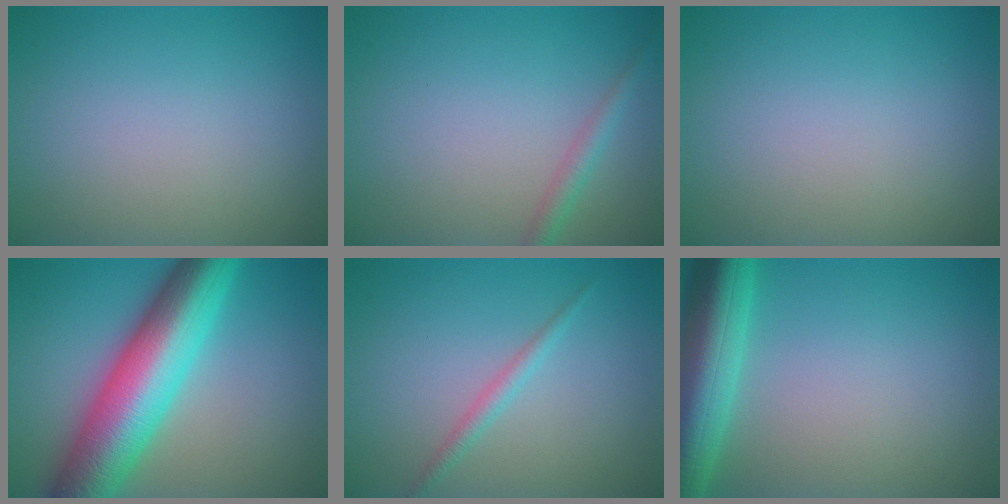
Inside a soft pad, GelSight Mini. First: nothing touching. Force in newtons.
{"total": 1.7, "press": 1.7, "slide": 0.1}
{"total": 0.0}
{"total": 12.1, "press": 12.1, "slide": 0.2}
{"total": 1.4, "press": 1.4, "slide": 0.0}
{"total": 8.2, "press": 8.1, "slide": 0.4}